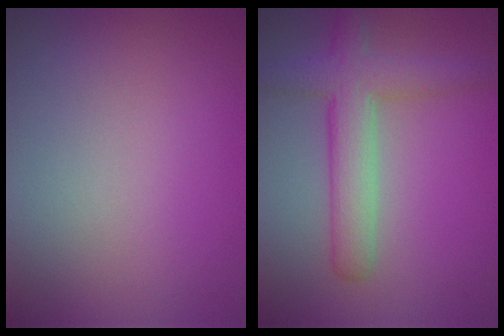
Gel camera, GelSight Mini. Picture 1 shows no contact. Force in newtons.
{"total": 4.5, "press": 4.5, "slide": 0.2}